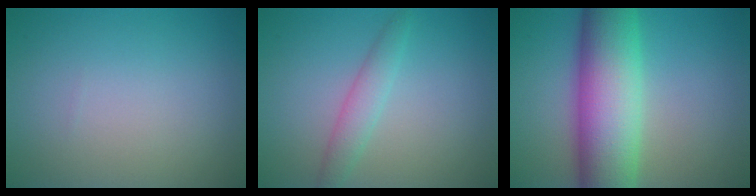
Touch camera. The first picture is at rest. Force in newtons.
{"total": 2.1, "press": 2.1, "slide": 0.0}
{"total": 11.6, "press": 11.6, "slide": 0.5}